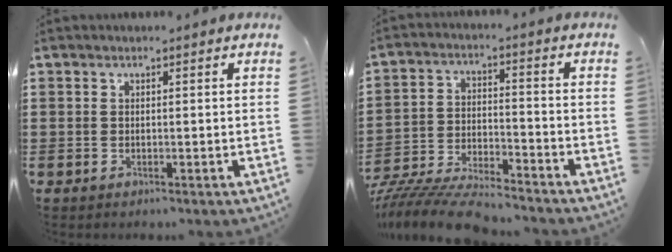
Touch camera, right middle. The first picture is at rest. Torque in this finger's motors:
{"motor_torque": [1.74, -0.08, 0.21, 0.21]}